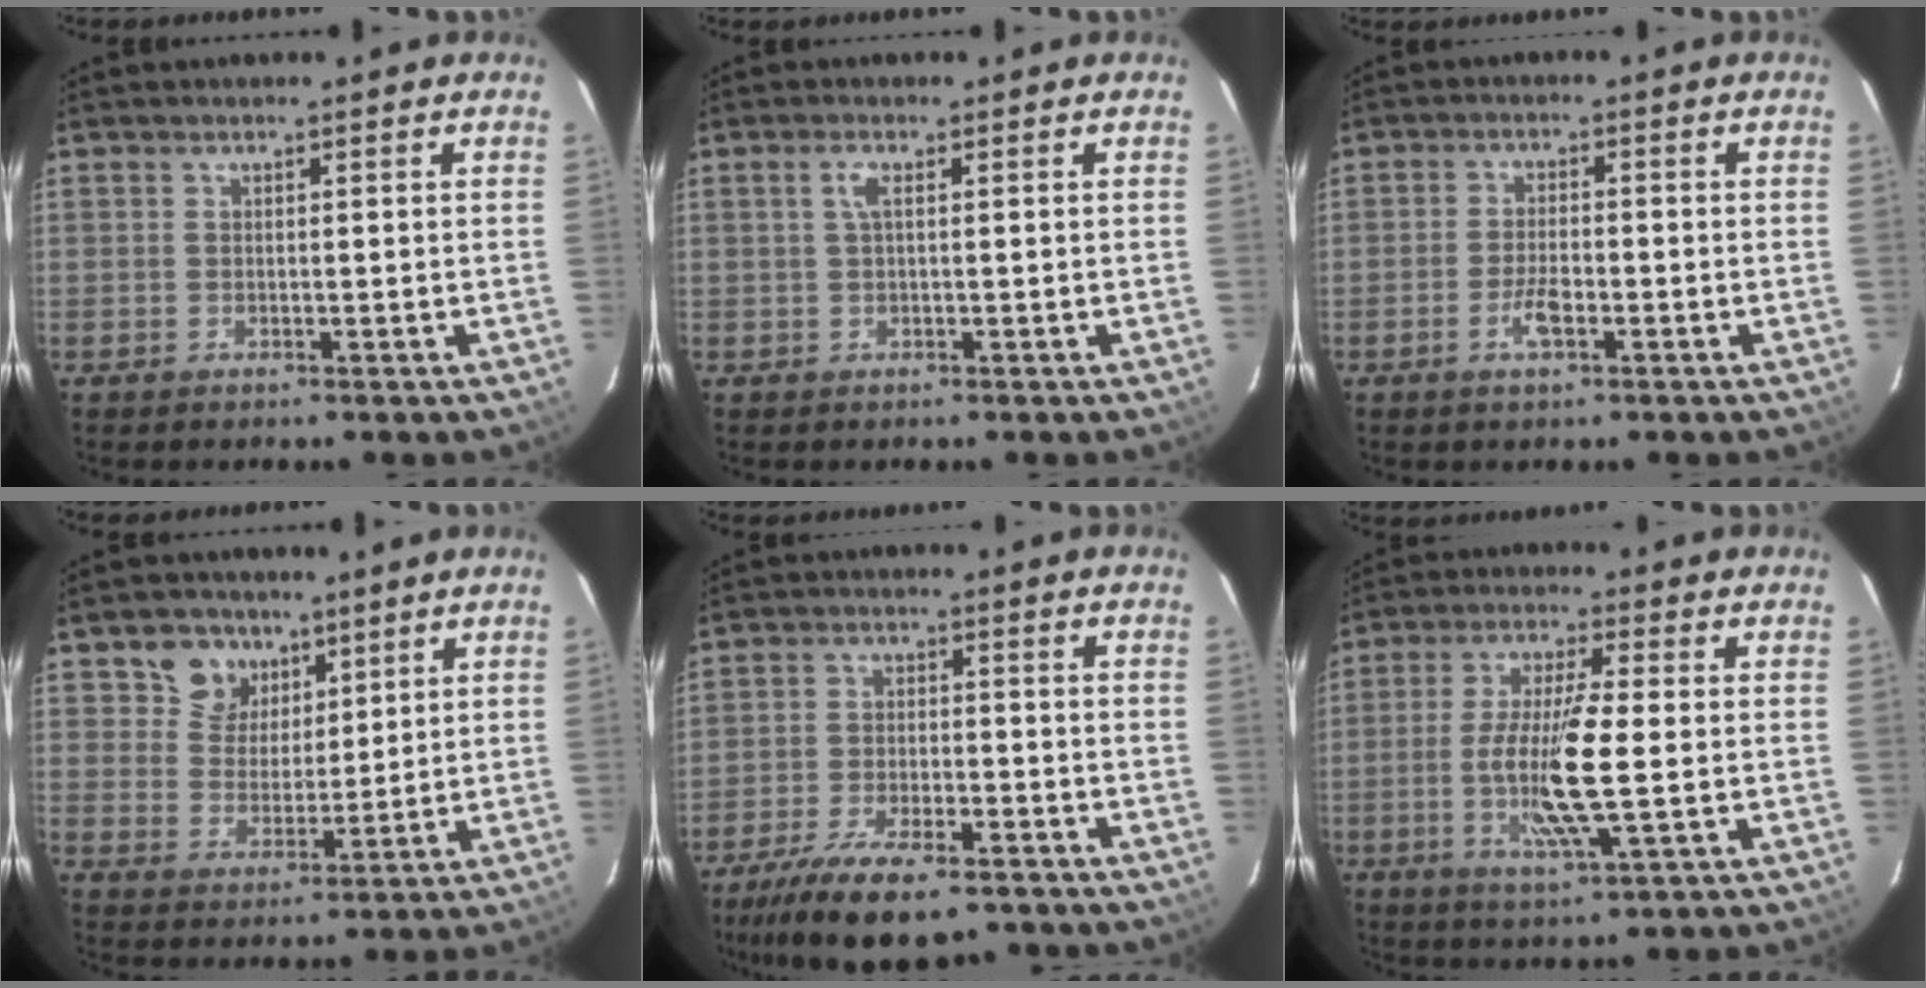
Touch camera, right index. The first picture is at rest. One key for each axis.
{"total": 1.8, "fx": 0.3, "fy": 0.2, "fz": 1.7, "tx": -0.035, "ty": 0.005, "tz": 0.004}
{"total": 4.1, "fx": -1.9, "fy": 1.5, "fz": 3.4, "tx": -0.071, "ty": 0.000, "tz": -0.036}
{"total": 7.1, "fx": 4.2, "fy": 5.6, "fz": 1.5, "tx": -0.028, "ty": 0.014, "tz": 0.080}
{"total": 15.0, "fx": -11.3, "fy": 5.0, "fz": 8.5, "tx": -0.183, "ty": -0.030, "tz": -0.188}
{"total": 12.3, "fx": -2.0, "fy": 1.4, "fz": 12.0, "tx": -0.232, "ty": -0.012, "tz": -0.038}